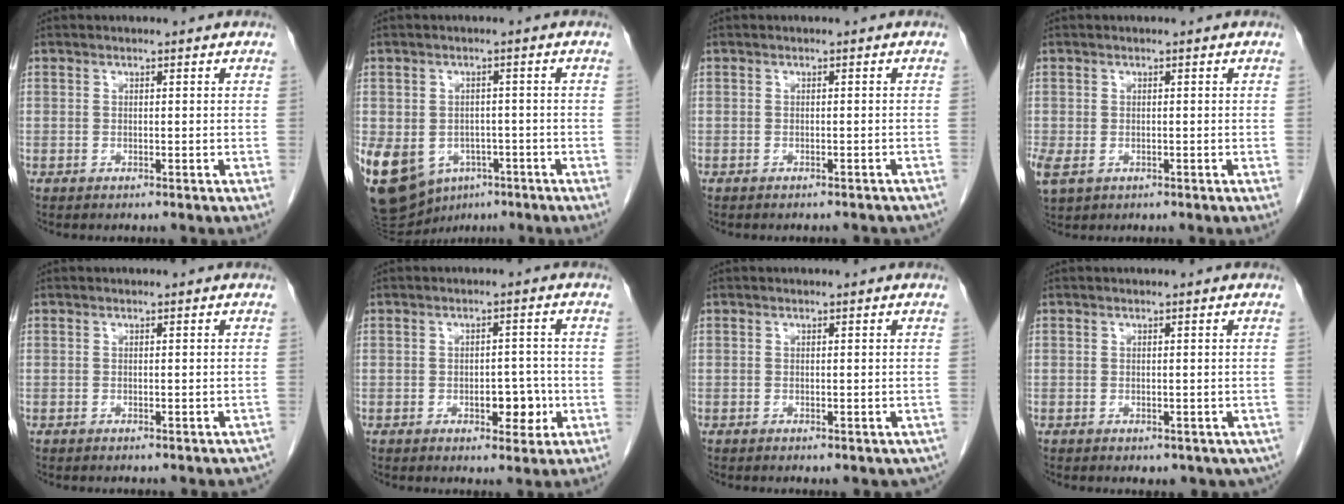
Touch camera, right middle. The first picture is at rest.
{"total": 17.2, "force": [-7.6, 12.9, 8.5], "torque": [-0.220, -0.004, -0.100]}
{"total": 6.1, "force": [-5.6, 1.8, 1.8], "torque": [-0.019, -0.004, -0.056]}
{"total": 4.3, "force": [-1.2, 3.1, 2.6], "torque": [-0.069, -0.009, -0.011]}
{"total": 4.4, "force": [-3.8, 1.3, 1.7], "torque": [-0.017, 0.001, -0.037]}
{"total": 4.4, "force": [-1.4, 2.2, 3.6], "torque": [-0.039, 0.004, -0.013]}
{"total": 3.6, "force": [-2.7, 1.7, 1.7], "torque": [-0.012, 0.001, -0.028]}
{"total": 5.3, "force": [-3.2, 3.3, 2.7], "torque": [-0.016, -0.003, -0.039]}